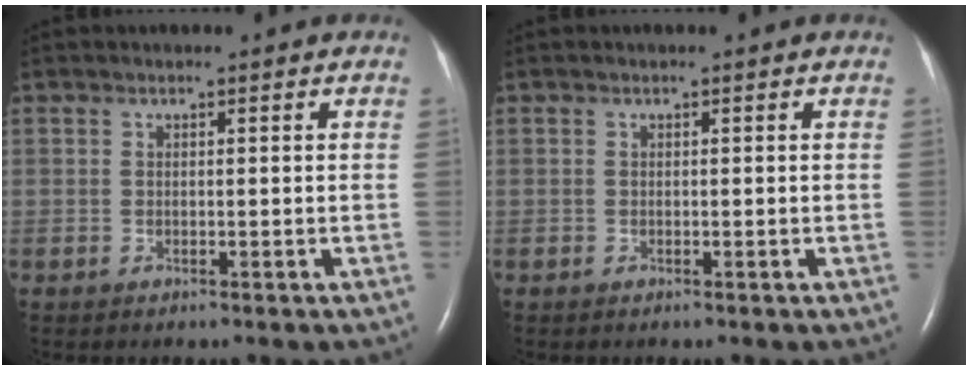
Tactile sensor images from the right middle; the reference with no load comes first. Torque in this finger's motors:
{"motor_torque": [0.23, -0.12, -0.02, 0.01]}